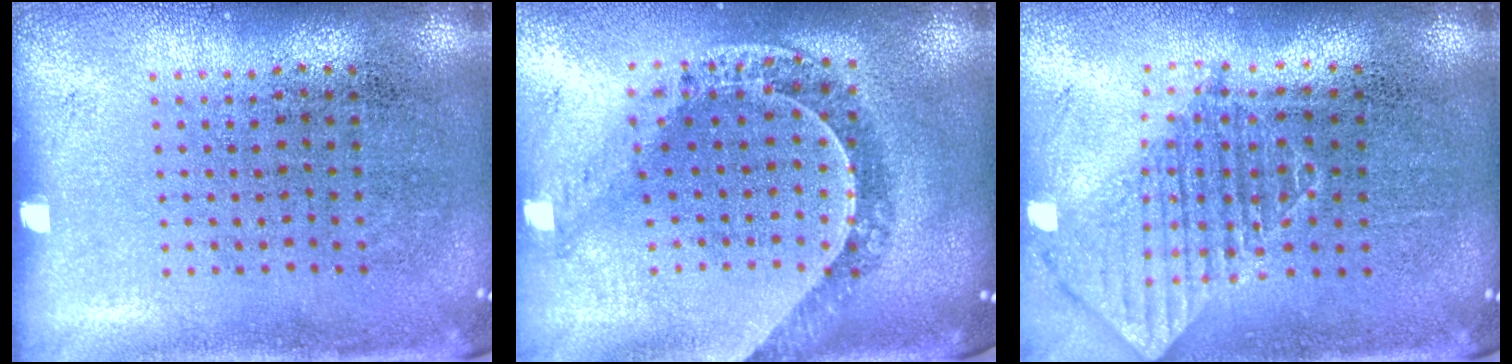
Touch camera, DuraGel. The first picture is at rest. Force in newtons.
{"total": 1.1, "press": 1.1, "slide": 0.1}
{"total": 1.2, "press": 1.1, "slide": 0.6}